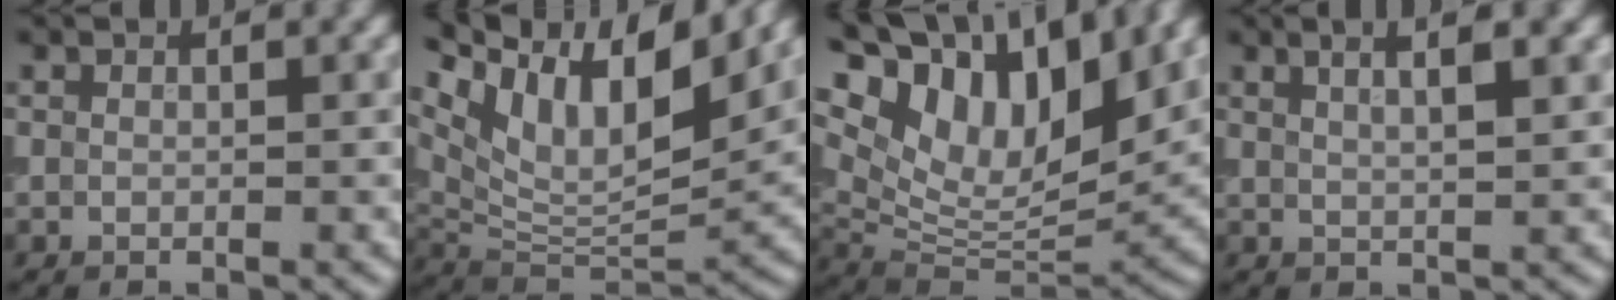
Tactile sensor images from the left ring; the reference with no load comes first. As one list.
[{"total": 12.2, "force": [6.8, 5.0, 8.9], "torque": [-0.158, 0.011, 0.121]}, {"total": 14.5, "force": [7.7, 6.9, 10.1], "torque": [-0.204, 0.033, 0.141]}, {"total": 5.0, "force": [2.5, 2.0, 3.8], "torque": [-0.019, 0.026, 0.007]}]